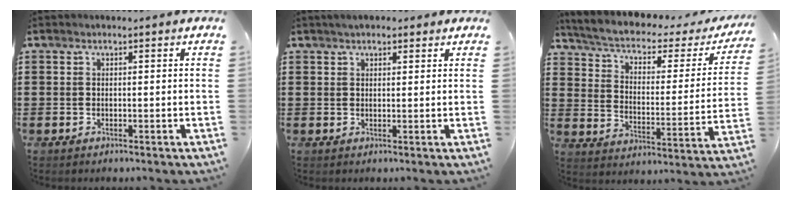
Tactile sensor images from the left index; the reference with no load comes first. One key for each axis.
{"total": 2.1, "fx": 1.7, "fy": 0.9, "fz": 0.9, "tx": -0.020, "ty": 0.007, "tz": 0.032}
{"total": 3.6, "fx": 2.3, "fy": 1.3, "fz": 2.5, "tx": -0.063, "ty": -0.024, "tz": 0.030}